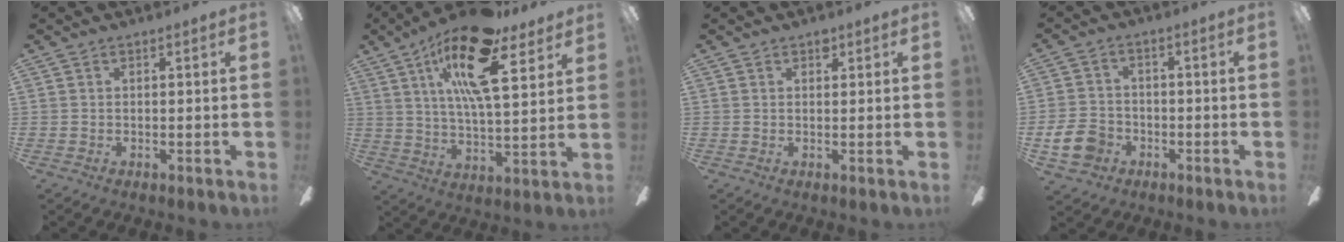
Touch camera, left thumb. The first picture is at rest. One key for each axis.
{"total": 19.5, "fx": 11.6, "fy": 6.3, "fz": 14.4, "tx": -0.252, "ty": -0.044, "tz": 0.189}
{"total": 1.5, "fx": 1.0, "fy": 0.9, "fz": 0.6, "tx": 0.004, "ty": -0.003, "tz": 0.015}
{"total": 8.4, "fx": -3.4, "fy": 6.4, "fz": 4.1, "tx": -0.097, "ty": 0.020, "tz": -0.065}